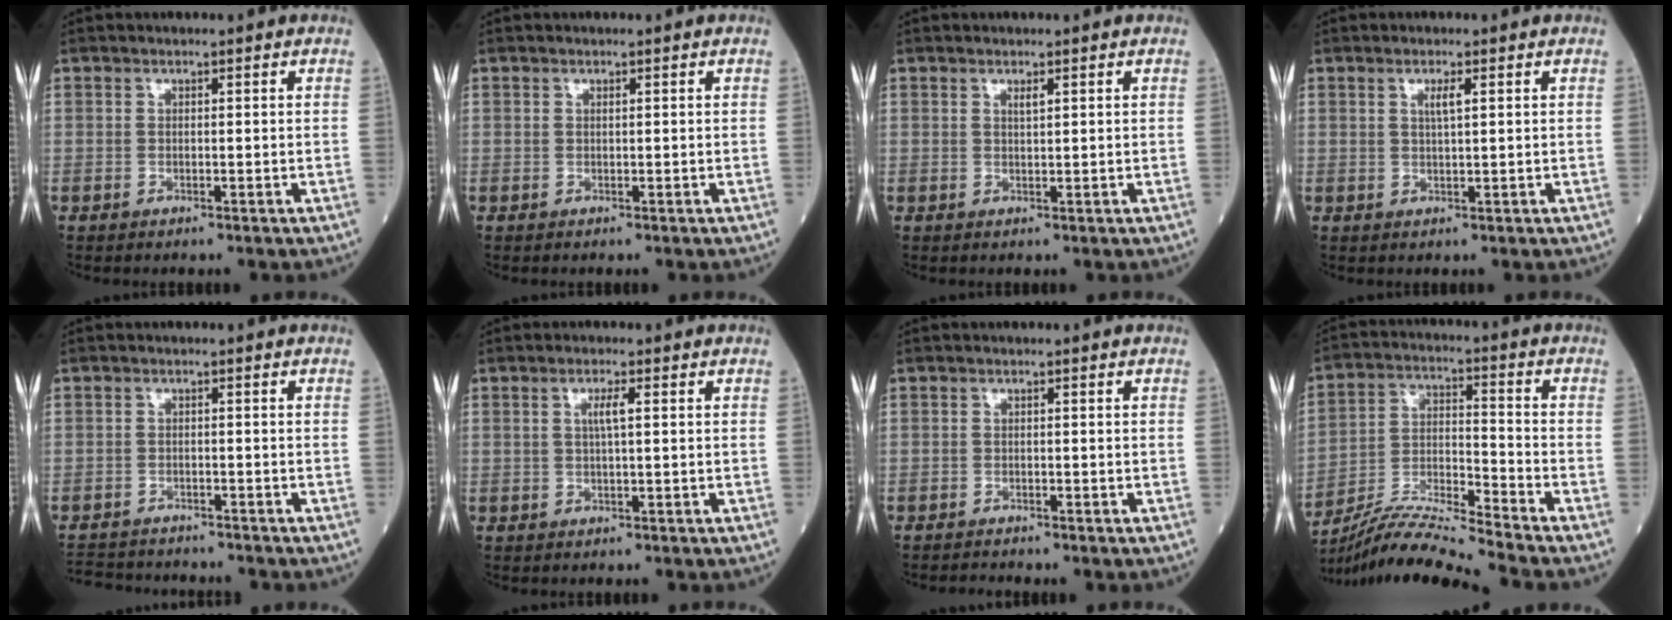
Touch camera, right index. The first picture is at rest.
{"total": 0.0}
{"total": 1.0, "force": [0.6, 0.1, 0.8], "torque": [-0.018, -0.003, 0.012]}
{"total": 2.0, "force": [0.8, 0.1, 1.8], "torque": [-0.037, -0.001, 0.014]}
{"total": 8.1, "force": [-7.7, 2.0, 1.7], "torque": [-0.030, 0.000, -0.114]}
{"total": 2.3, "force": [0.5, 0.1, 2.3], "torque": [-0.044, 0.000, 0.008]}
{"total": 1.3, "force": [-1.3, -0.2, -0.3], "torque": [0.003, -0.007, -0.022]}
{"total": 12.3, "force": [-11.5, -2.5, 3.4], "torque": [-0.066, 0.003, -0.214]}